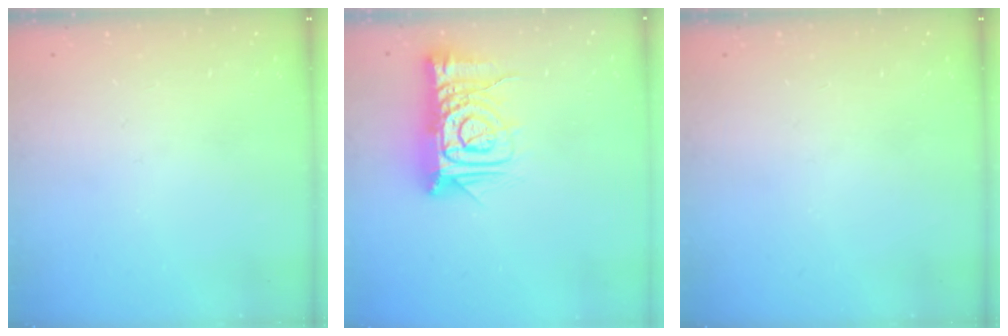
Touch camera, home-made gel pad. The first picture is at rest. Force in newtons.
{"total": 13.2, "press": 13.1, "slide": 1.6}
{"total": 0.0}